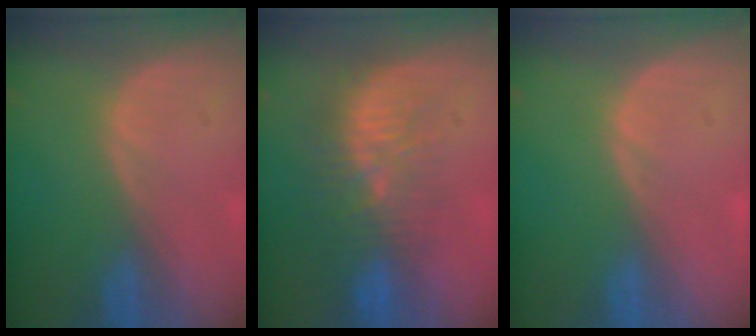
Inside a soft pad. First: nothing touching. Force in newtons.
{"total": 9.3, "press": 8.6, "slide": 3.6}
{"total": 0.0}